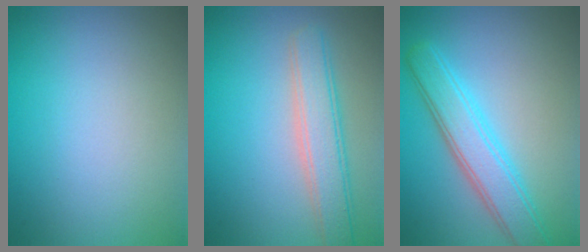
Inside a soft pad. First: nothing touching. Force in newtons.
{"total": 3.9, "press": 3.9, "slide": 0.2}
{"total": 4.5, "press": 4.5, "slide": 0.1}